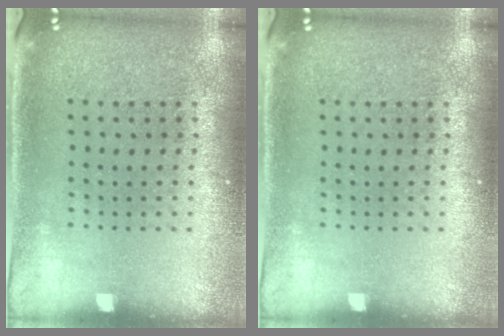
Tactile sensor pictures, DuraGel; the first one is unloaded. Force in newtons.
{"total": 0.0}